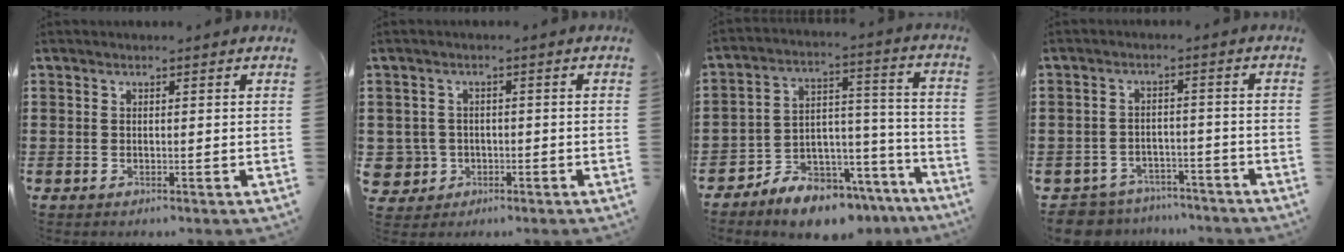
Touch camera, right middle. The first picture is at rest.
{"total": 3.6, "force": [-0.7, 3.5, 0.6], "torque": [-0.031, 0.005, -0.017]}
{"total": 8.3, "force": [-7.8, 2.7, 1.2], "torque": [-0.014, 0.026, -0.146]}
{"total": 4.9, "force": [-4.8, 1.0, -0.1], "torque": [-0.016, 0.006, -0.104]}